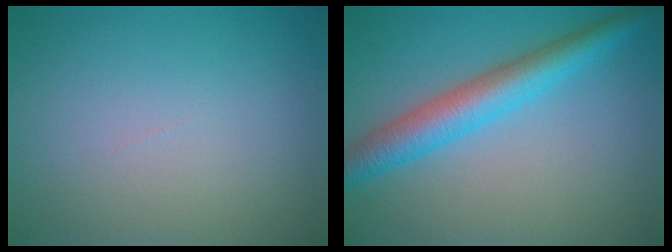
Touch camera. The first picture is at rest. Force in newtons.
{"total": 5.0, "press": 5.0, "slide": 0.1}